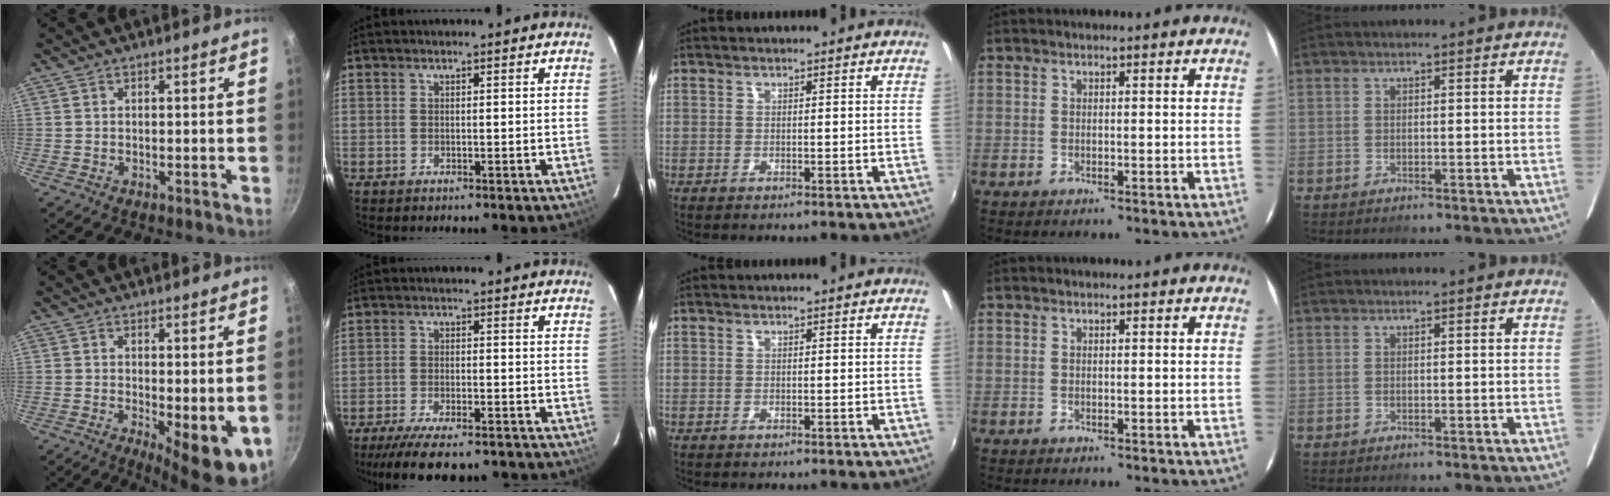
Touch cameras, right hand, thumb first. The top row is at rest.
{"thumb": {"total": 8.4, "force": [-1.2, 3.1, 7.8], "torque": [-0.089, -0.004, -0.005]}, "index": {"total": 13.9, "force": [-11.6, 3.3, 6.9], "torque": [-0.145, -0.032, -0.174]}}